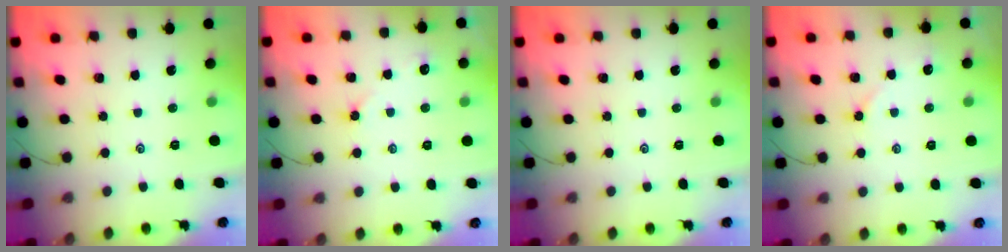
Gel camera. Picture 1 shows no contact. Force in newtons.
{"total": 3.0, "press": 2.9, "slide": 0.4}
{"total": 0.0}
{"total": 2.2, "press": 2.1, "slide": 0.5}